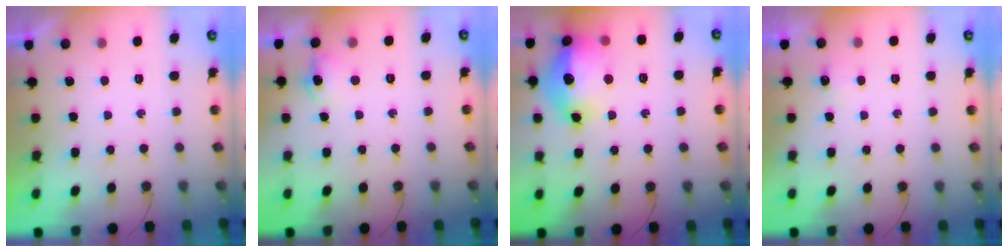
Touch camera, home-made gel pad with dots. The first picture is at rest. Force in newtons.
{"total": 7.5, "press": 7.4, "slide": 0.7}
{"total": 18.2, "press": 18.2, "slide": 1.5}
{"total": 3.2, "press": 3.1, "slide": 0.5}